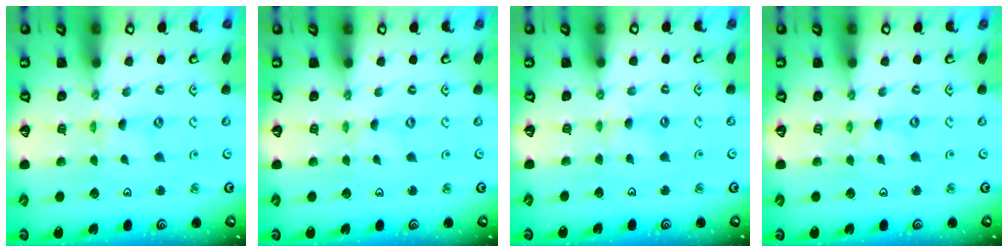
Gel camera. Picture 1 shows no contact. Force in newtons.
{"total": 0.0}
{"total": 2.6, "press": 2.6, "slide": 0.5}
{"total": 0.0}